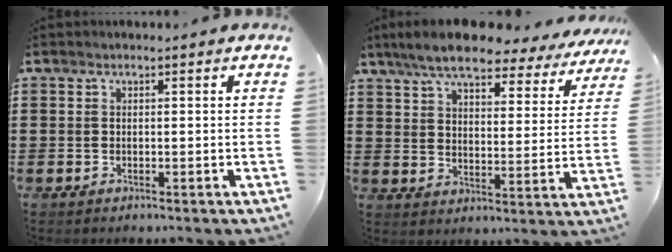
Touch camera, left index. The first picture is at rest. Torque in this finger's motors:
{"motor_torque": [1.57, 0.57, 1.05, 0.21]}